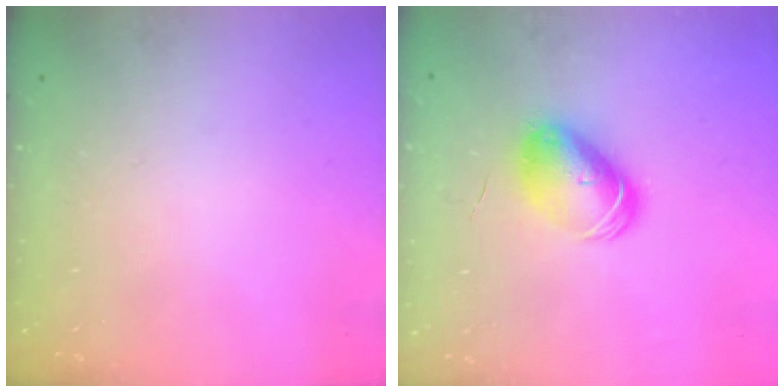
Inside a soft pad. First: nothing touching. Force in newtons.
{"total": 9.2, "press": 9.0, "slide": 1.7}